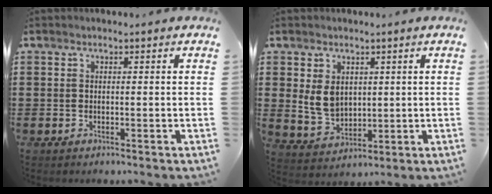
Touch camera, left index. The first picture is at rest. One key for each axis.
{"total": 5.1, "fx": 1.3, "fy": 4.0, "fz": 3.0, "tx": -0.068, "ty": 0.004, "tz": 0.022}